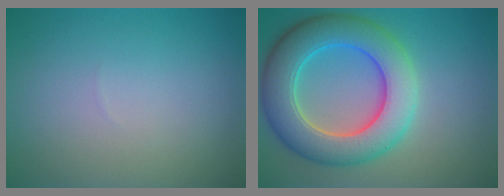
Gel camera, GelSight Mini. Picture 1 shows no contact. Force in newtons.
{"total": 9.0, "press": 9.0, "slide": 0.5}